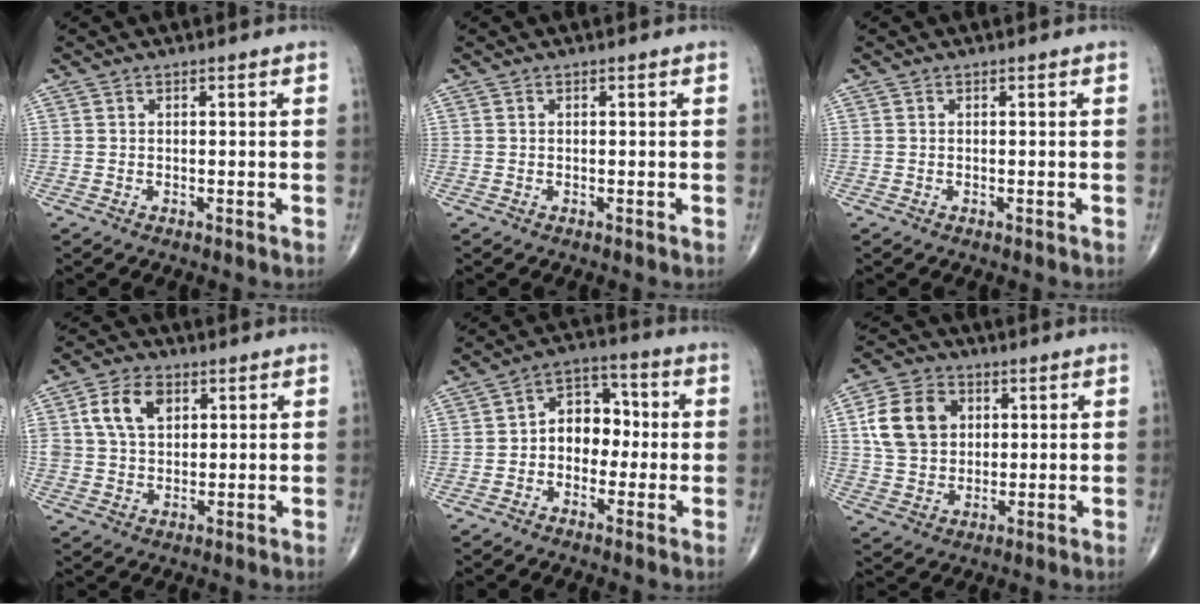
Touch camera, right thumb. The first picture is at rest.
{"total": 0.0}
{"total": 0.0}
{"total": 8.7, "force": [3.0, 5.9, 5.6], "torque": [-0.086, -0.002, 0.054]}
{"total": 8.9, "force": [-0.5, 6.6, 5.8], "torque": [-0.050, 0.034, -0.022]}
{"total": 12.0, "force": [2.8, 9.5, 6.8], "torque": [-0.107, 0.004, 0.051]}